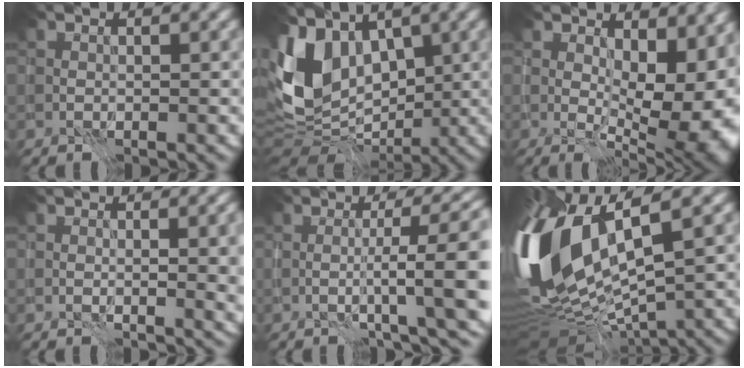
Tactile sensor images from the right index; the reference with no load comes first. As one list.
[{"total": 9.6, "force": [1.2, 7.1, 6.4], "torque": [-0.142, -0.006, 0.016]}, {"total": 13.3, "force": [1.4, 6.2, 11.7], "torque": [-0.121, 0.012, 0.041]}, {"total": 4.6, "force": [-0.1, 1.5, 4.3], "torque": [-0.047, 0.002, 0.007]}, {"total": 9.1, "force": [-0.5, 1.8, 8.9], "torque": [-0.107, 0.022, -0.005]}, {"total": 15.4, "force": [2.3, 6.9, 13.6], "torque": [-0.313, 0.008, 0.057]}]